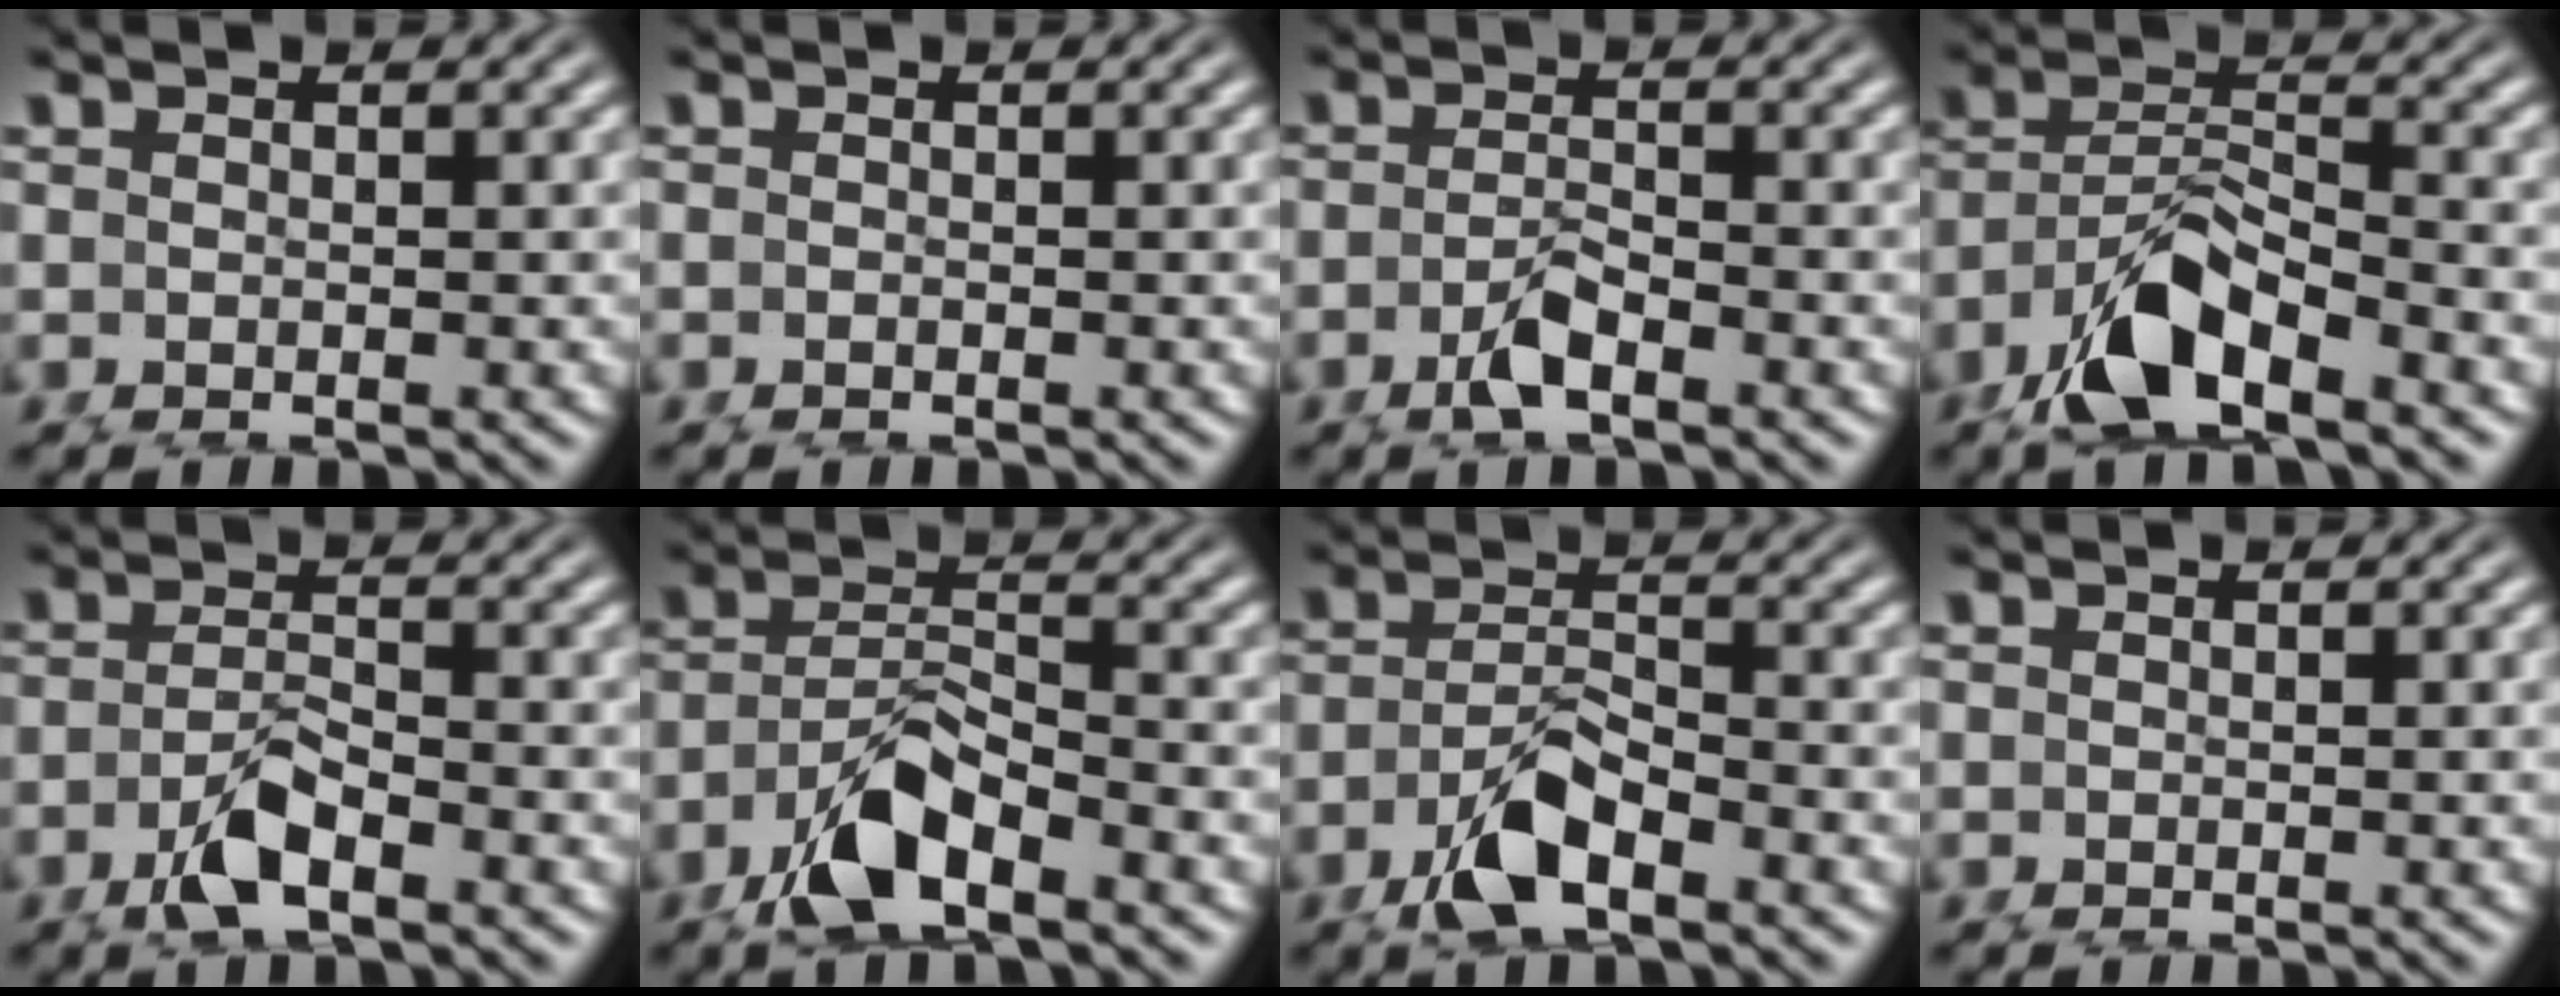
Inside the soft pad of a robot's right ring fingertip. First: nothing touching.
{"total": 0.0}
{"total": 1.4, "force": [-1.0, 0.2, 1.0], "torque": [-0.020, -0.006, -0.013]}
{"total": 5.5, "force": [-2.0, 3.4, 3.8], "torque": [-0.080, -0.017, -0.027]}
{"total": 2.4, "force": [-1.3, 1.1, 1.7], "torque": [-0.040, -0.013, -0.017]}
{"total": 5.1, "force": [-2.3, 3.1, 3.3], "torque": [-0.073, -0.021, -0.031]}
{"total": 4.1, "force": [-1.9, 2.4, 2.7], "torque": [-0.061, -0.019, -0.024]}
{"total": 0.0}